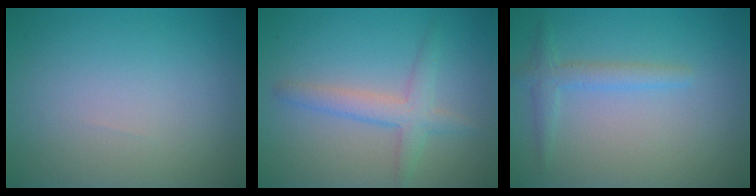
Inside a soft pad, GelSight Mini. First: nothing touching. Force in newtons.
{"total": 2.8, "press": 2.8, "slide": 0.2}
{"total": 1.9, "press": 1.9, "slide": 0.1}